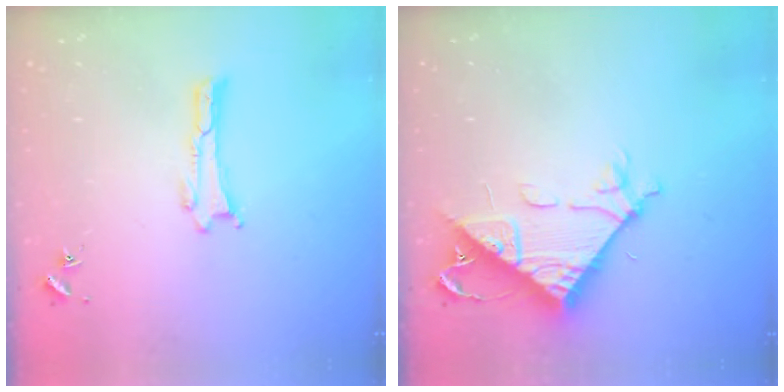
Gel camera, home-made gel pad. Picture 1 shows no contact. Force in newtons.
{"total": 9.6, "press": 9.5, "slide": 1.0}